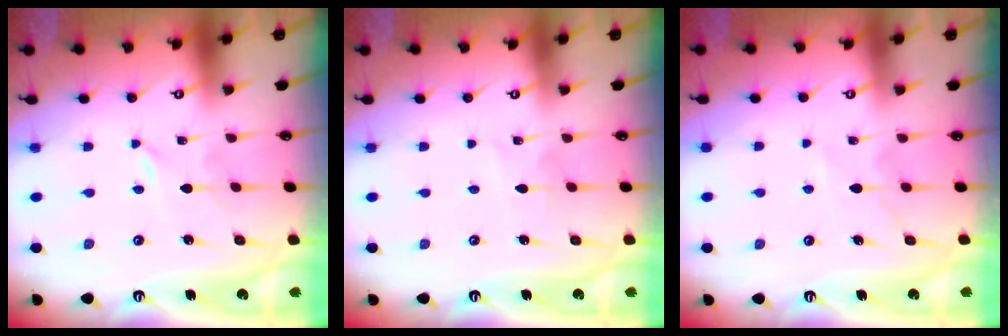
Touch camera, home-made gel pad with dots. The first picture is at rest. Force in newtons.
{"total": 4.0, "press": 4.0, "slide": 0.3}
{"total": 5.6, "press": 5.6, "slide": 0.6}